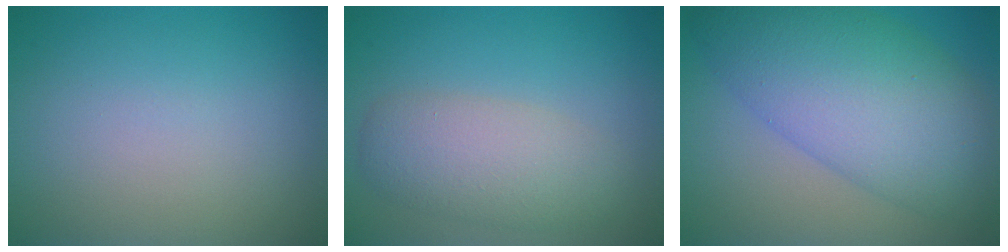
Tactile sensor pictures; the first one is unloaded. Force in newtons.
{"total": 4.4, "press": 4.4, "slide": 0.2}
{"total": 10.2, "press": 10.2, "slide": 0.2}